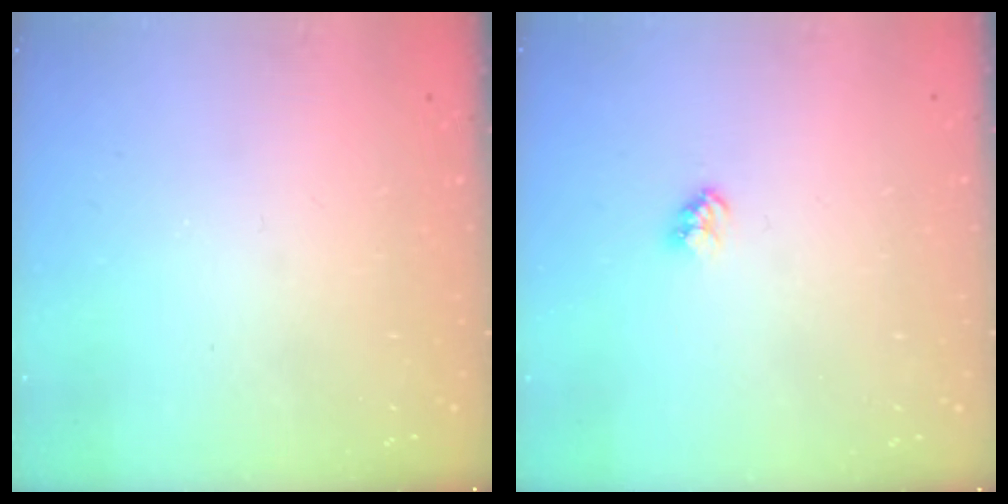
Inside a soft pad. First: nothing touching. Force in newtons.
{"total": 2.5, "press": 2.4, "slide": 0.4}